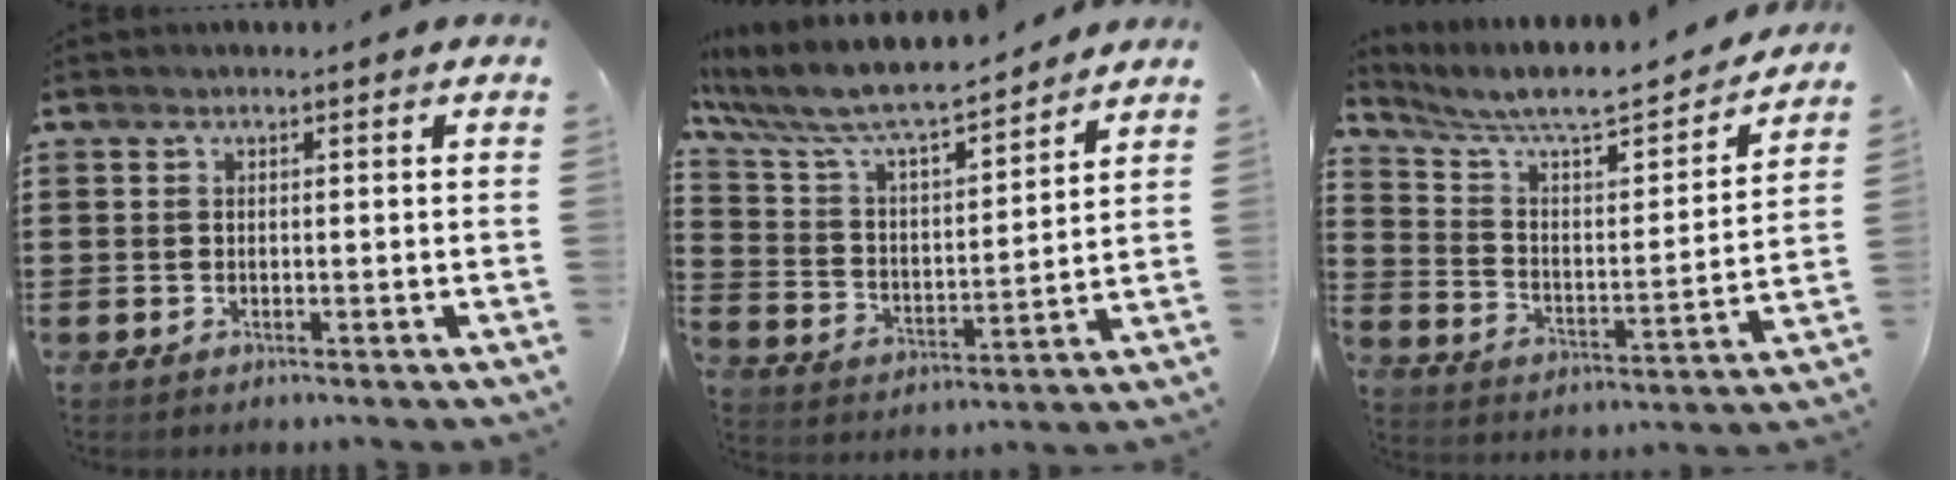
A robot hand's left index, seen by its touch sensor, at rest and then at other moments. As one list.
[{"total": 8.3, "force": [7.4, 1.3, 3.5], "torque": [-0.101, -0.049, 0.125]}, {"total": 7.3, "force": [6.6, 0.8, 3.1], "torque": [-0.090, -0.047, 0.108]}]